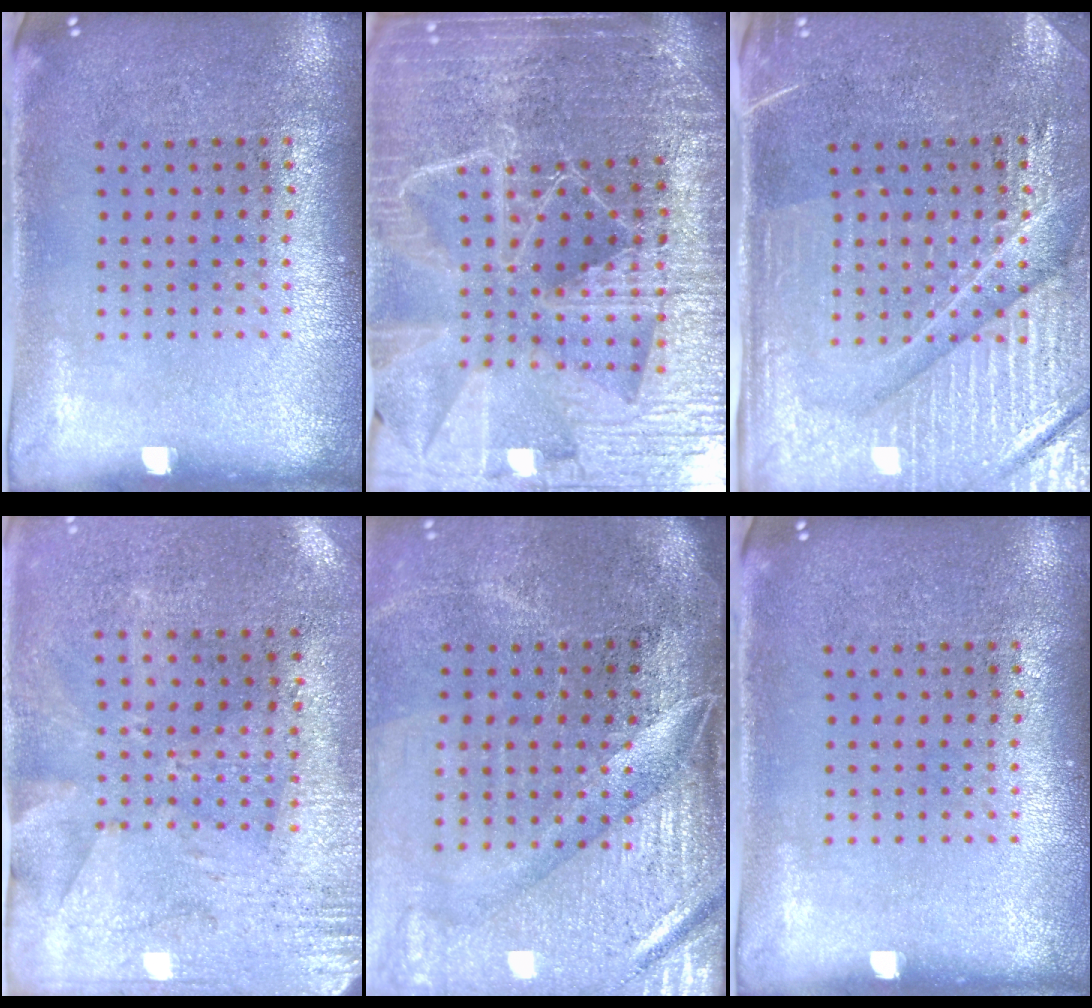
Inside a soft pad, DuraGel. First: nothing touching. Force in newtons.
{"total": 6.4, "press": 5.5, "slide": 3.3}
{"total": 4.6, "press": 4.2, "slide": 1.6}
{"total": 2.8, "press": 2.3, "slide": 1.7}
{"total": 4.5, "press": 3.9, "slide": 2.3}
{"total": 0.0}